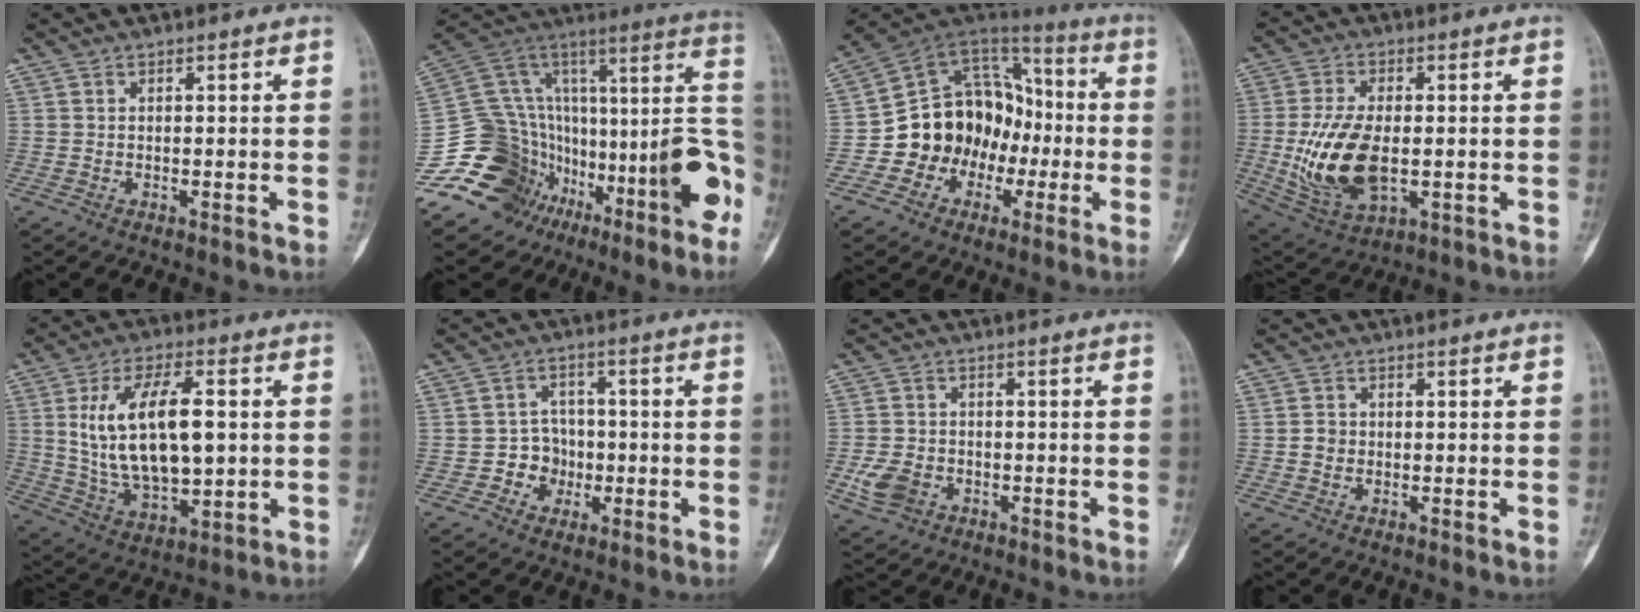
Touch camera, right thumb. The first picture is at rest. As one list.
[{"total": 21.3, "force": [-10.8, 14.4, 11.5], "torque": [-0.110, 0.165, -0.167]}, {"total": 17.0, "force": [-4.4, 14.4, 7.9], "torque": [-0.067, 0.087, -0.074]}, {"total": 14.8, "force": [-1.5, 7.9, 12.4], "torque": [-0.243, -0.008, -0.014]}, {"total": 19.0, "force": [2.5, 9.4, 16.2], "torque": [-0.275, -0.003, 0.055]}, {"total": 5.7, "force": [-1.6, 5.3, 1.5], "torque": [0.019, 0.019, -0.031]}, {"total": 5.7, "force": [-2.0, 4.4, 3.1], "torque": [-0.057, 0.009, -0.034]}, {"total": 2.0, "force": [-0.3, 1.8, 0.8], "torque": [-0.005, 0.005, -0.007]}]